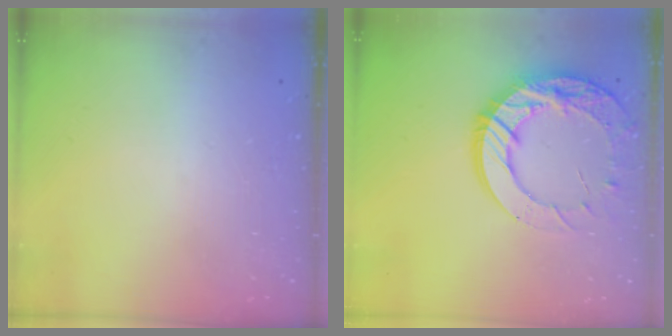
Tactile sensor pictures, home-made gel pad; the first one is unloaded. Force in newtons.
{"total": 18.0, "press": 17.9, "slide": 1.6}